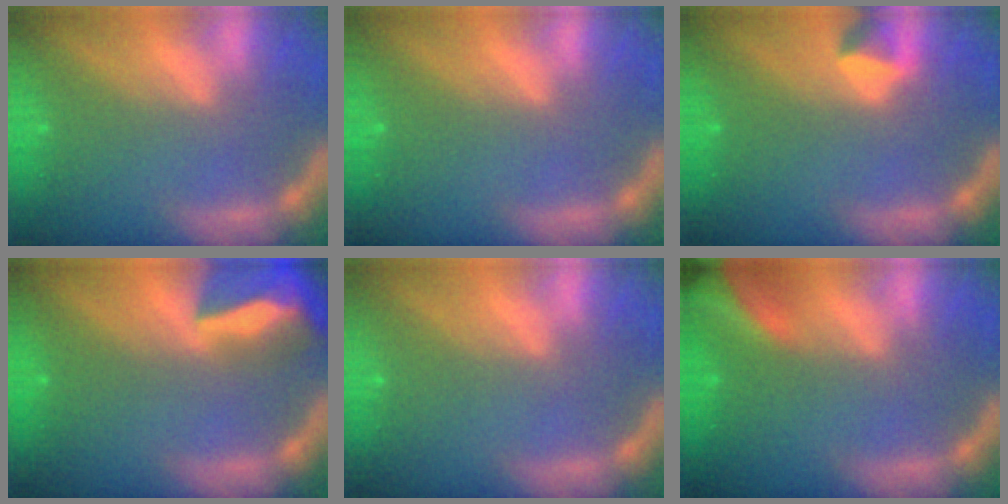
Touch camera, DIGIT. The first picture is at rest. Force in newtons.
{"total": 0.0}
{"total": 1.4}
{"total": 9.0}
{"total": 0.0}
{"total": 8.4}